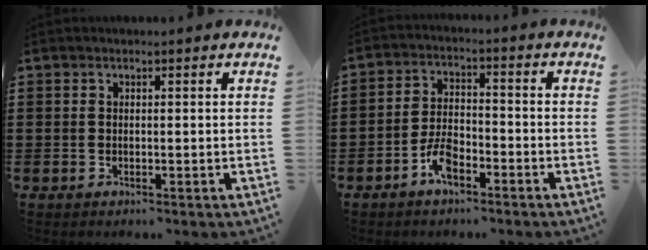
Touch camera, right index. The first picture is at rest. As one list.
[{"total": 5.2, "force": [-3.1, 2.3, 3.5], "torque": [-0.085, 0.003, -0.065]}]